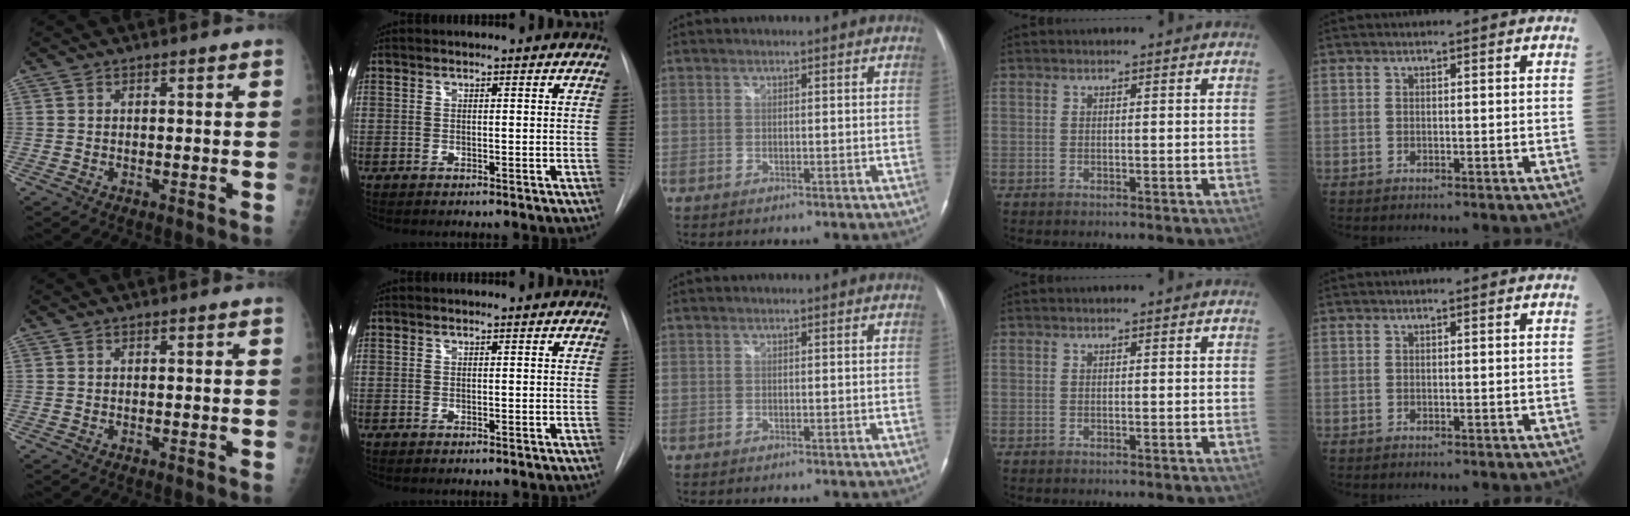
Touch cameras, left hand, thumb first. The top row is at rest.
{}